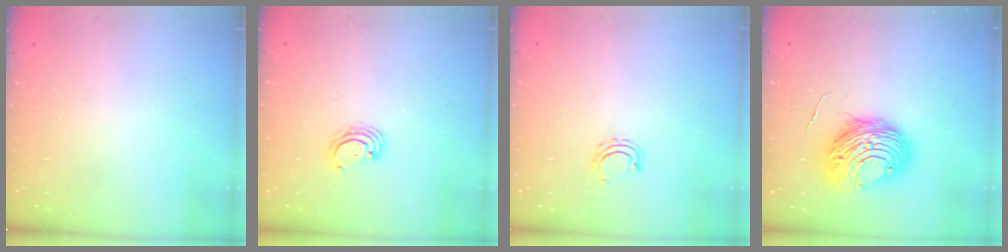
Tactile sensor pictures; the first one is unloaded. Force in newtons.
{"total": 2.8, "press": 2.8, "slide": 0.3}
{"total": 5.3, "press": 5.2, "slide": 1.1}
{"total": 12.2, "press": 12.2, "slide": 1.4}